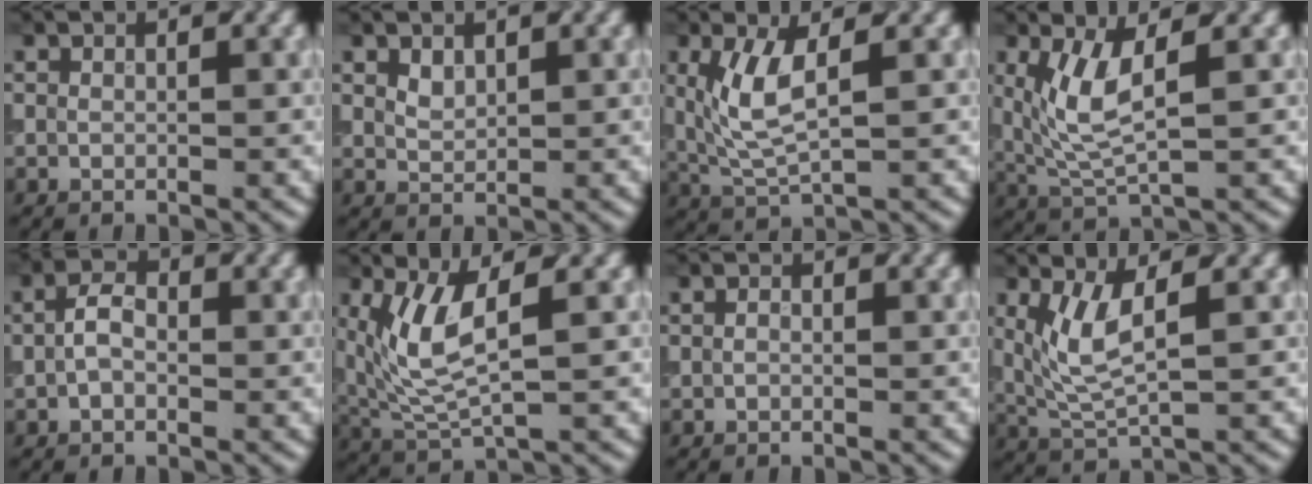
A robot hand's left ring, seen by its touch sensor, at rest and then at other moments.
{"total": 1.2, "force": [0.7, 0.7, 0.7], "torque": [-0.014, 0.006, 0.014]}
{"total": 4.9, "force": [1.0, 1.9, 4.4], "torque": [-0.103, 0.007, 0.031]}
{"total": 4.9, "force": [1.2, 1.7, 4.4], "torque": [-0.106, 0.001, 0.037]}
{"total": 2.3, "force": [-0.6, 1.3, 1.8], "torque": [-0.039, 0.011, -0.009]}
{"total": 6.0, "force": [1.5, 2.2, 5.3], "torque": [-0.127, -0.002, 0.042]}
{"total": 0.7, "force": [0.1, 0.5, 0.5], "torque": [0.001, 0.003, -0.011]}
{"total": 4.3, "force": [1.1, 1.4, 3.9], "torque": [-0.094, 0.002, 0.035]}